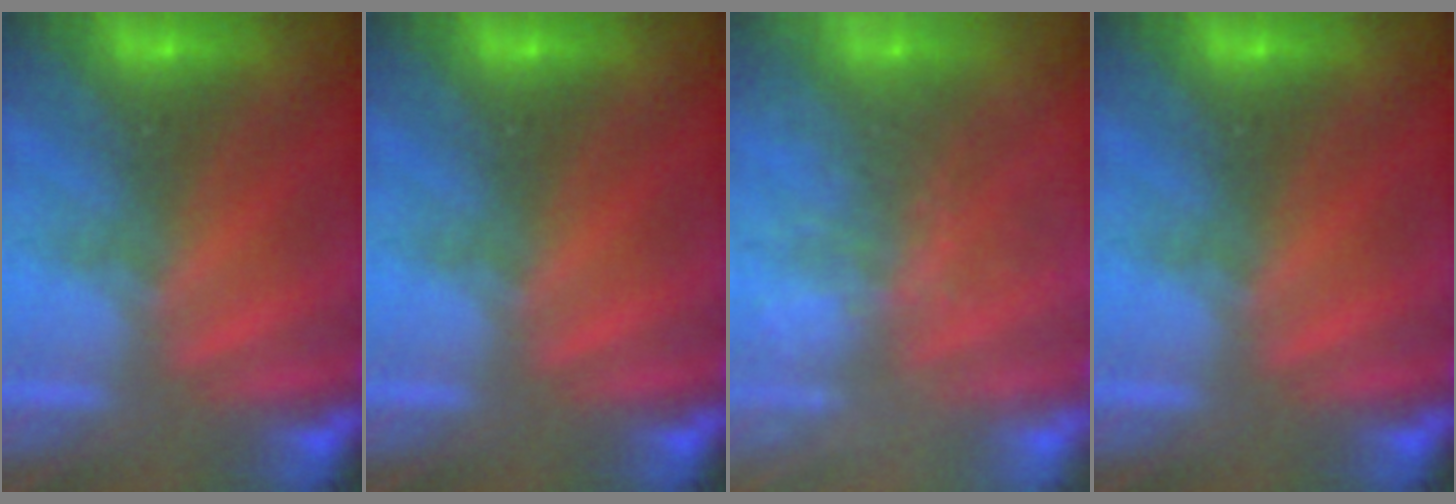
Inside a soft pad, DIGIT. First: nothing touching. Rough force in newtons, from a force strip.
{"total": 0.0}
{"total": 9.1}
{"total": 0.0}